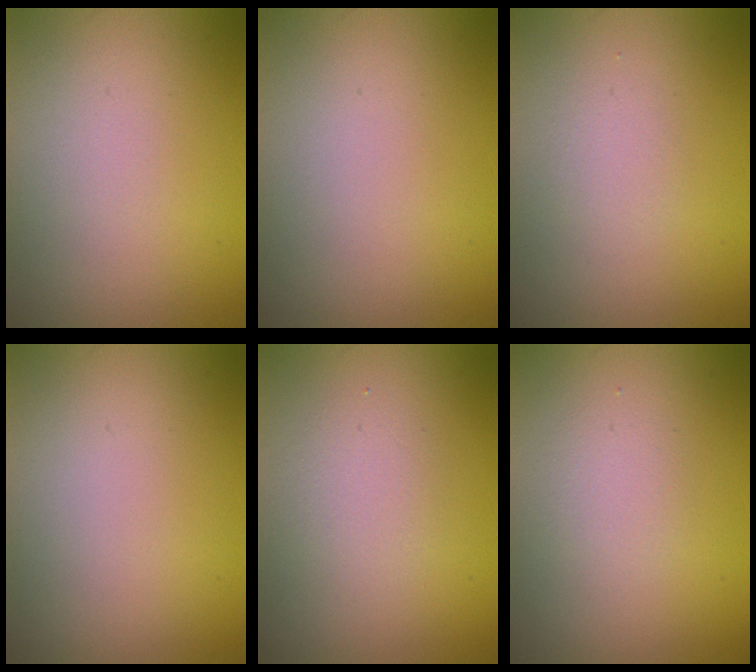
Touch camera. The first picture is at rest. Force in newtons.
{"total": 0.0}
{"total": 0.9, "press": 0.9, "slide": 0.0}
{"total": 0.0}
{"total": 1.8, "press": 1.8, "slide": 0.1}
{"total": 1.3, "press": 1.3, "slide": 0.1}